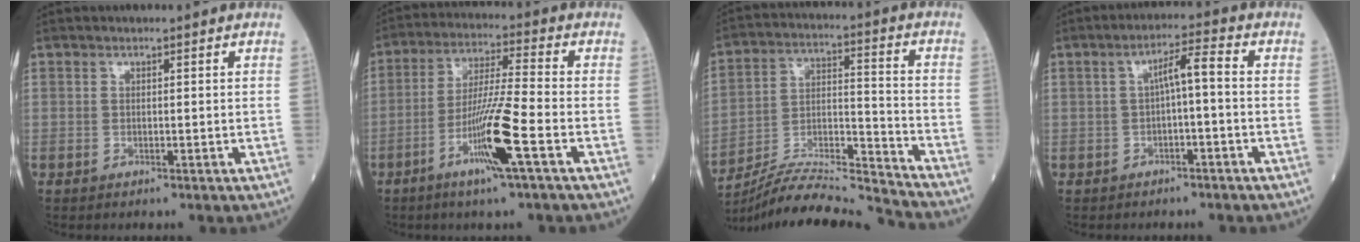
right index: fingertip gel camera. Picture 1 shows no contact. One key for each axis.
{"total": 10.9, "fx": -4.6, "fy": -0.6, "fz": 9.8, "tx": -0.190, "ty": -0.011, "tz": -0.090}
{"total": 17.0, "fx": -16.4, "fy": -1.5, "fz": 3.9, "tx": -0.071, "ty": 0.019, "tz": -0.282}
{"total": 4.2, "fx": -0.3, "fy": 0.5, "fz": 4.2, "tx": -0.066, "ty": 0.017, "tz": -0.005}